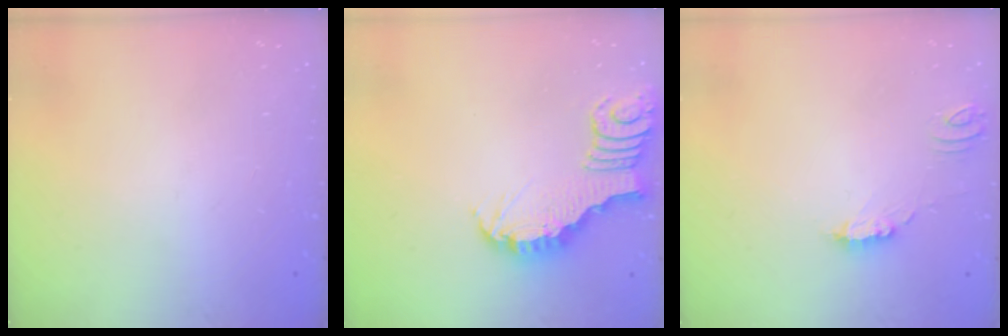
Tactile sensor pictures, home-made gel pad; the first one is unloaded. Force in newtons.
{"total": 3.9, "press": 3.9, "slide": 0.4}
{"total": 4.9, "press": 4.8, "slide": 0.5}